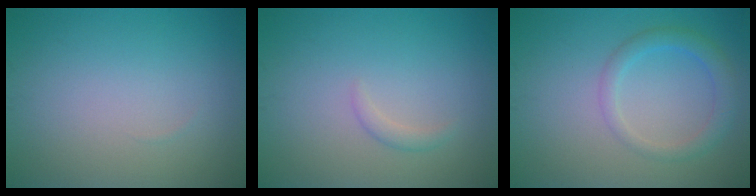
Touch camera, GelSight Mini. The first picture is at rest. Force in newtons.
{"total": 1.0, "press": 1.0, "slide": 0.1}
{"total": 2.7, "press": 2.7, "slide": 0.1}